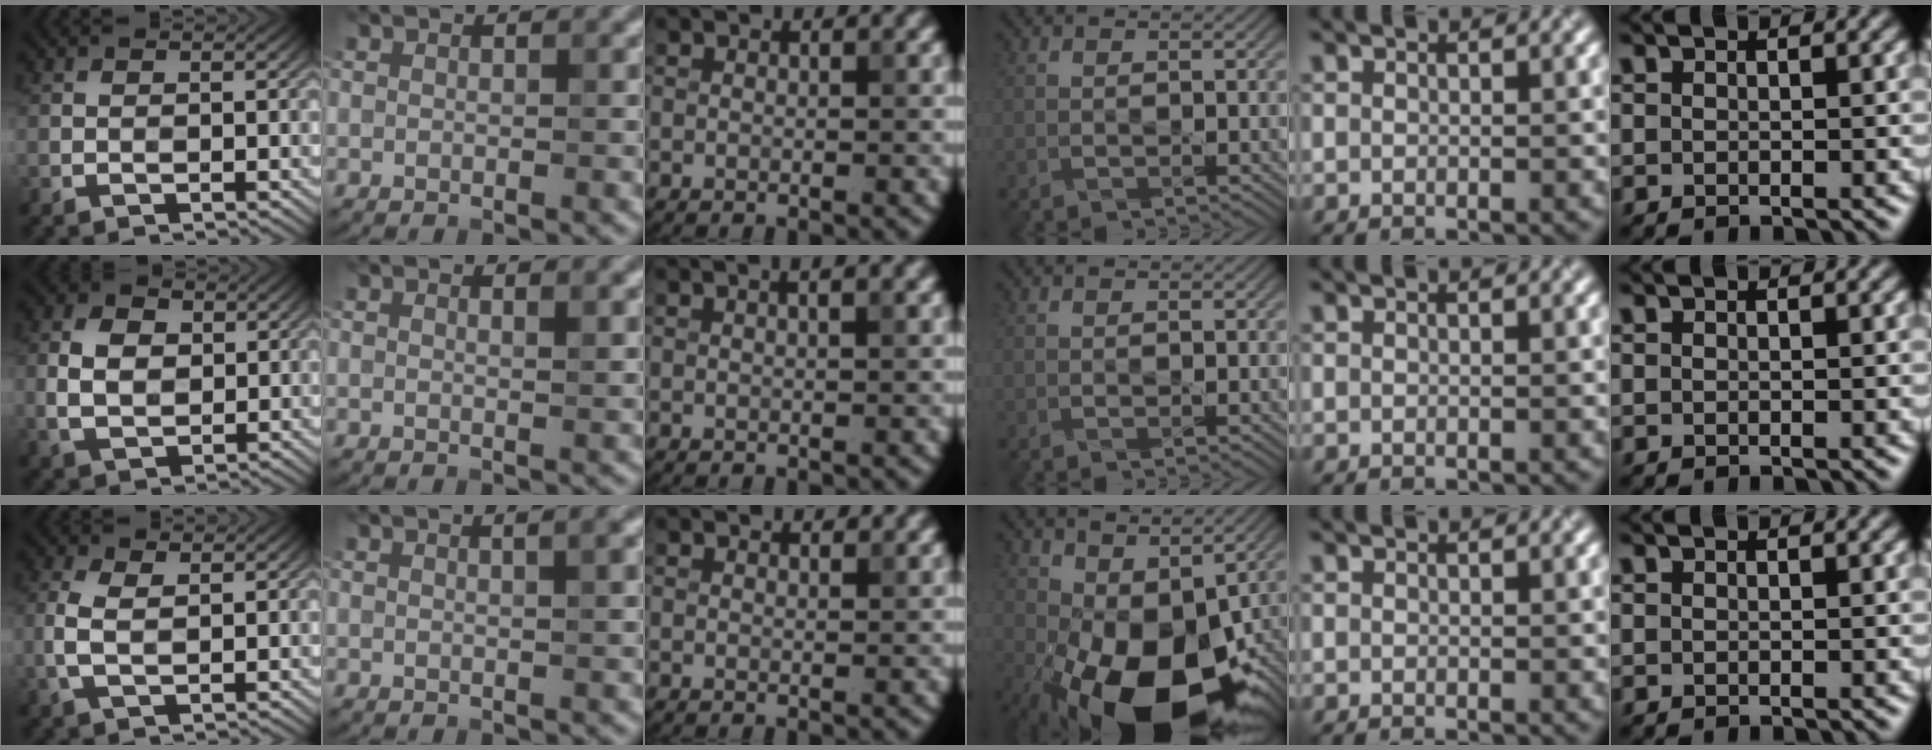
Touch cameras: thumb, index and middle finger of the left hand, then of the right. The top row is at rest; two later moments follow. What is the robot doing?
{"motion": "disassemble", "object": "velcro strap"}